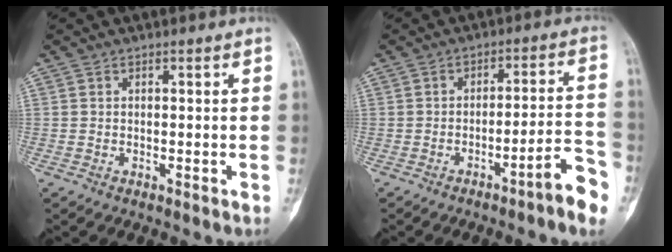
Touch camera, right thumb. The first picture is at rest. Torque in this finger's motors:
{"motor_torque": [-0.11, 0.03, -0.15, -0.15, 0.00]}